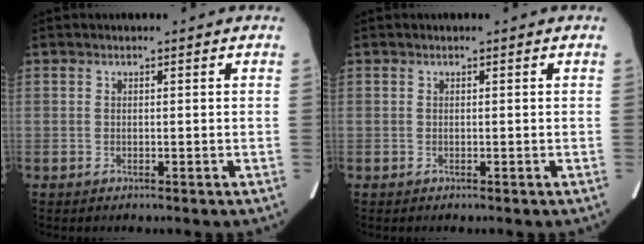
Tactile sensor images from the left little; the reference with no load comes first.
{"total": 0.0}